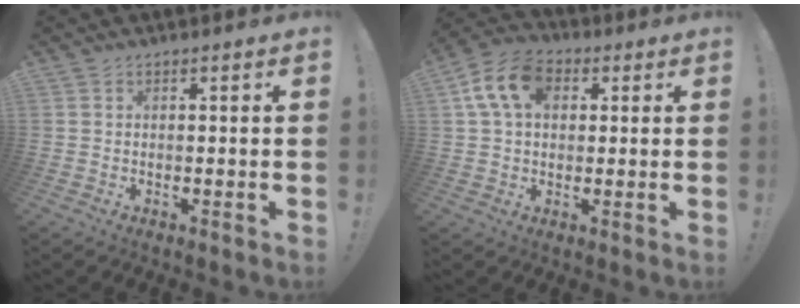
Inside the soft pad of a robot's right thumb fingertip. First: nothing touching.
{"total": 12.6, "force": [3.7, 8.7, 8.3], "torque": [-0.149, 0.009, 0.073]}